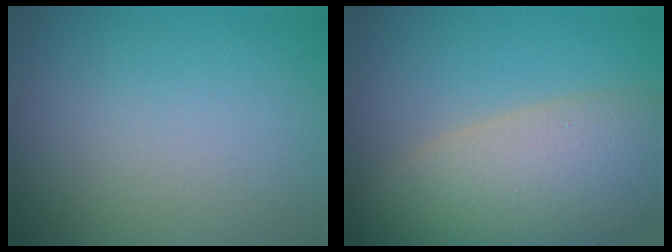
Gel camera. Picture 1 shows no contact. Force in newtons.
{"total": 9.7, "press": 9.6, "slide": 0.9}